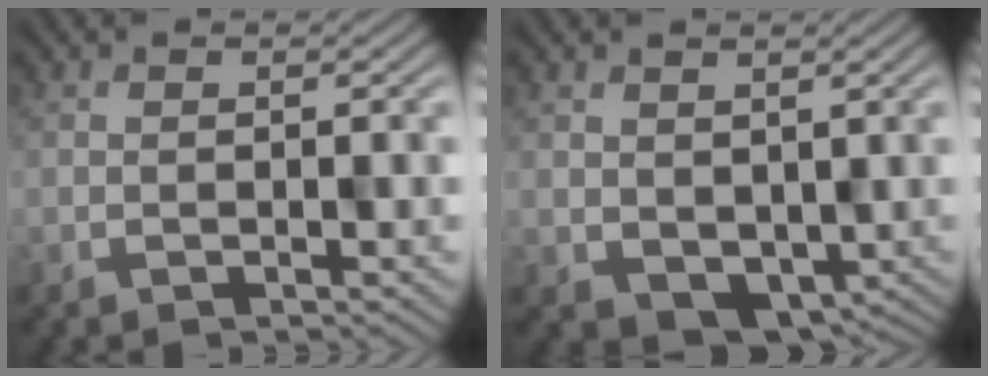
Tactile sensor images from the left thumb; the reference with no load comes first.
{"total": 4.6, "force": [-0.7, 3.6, 2.7], "torque": [-0.043, -0.026, 0.008]}